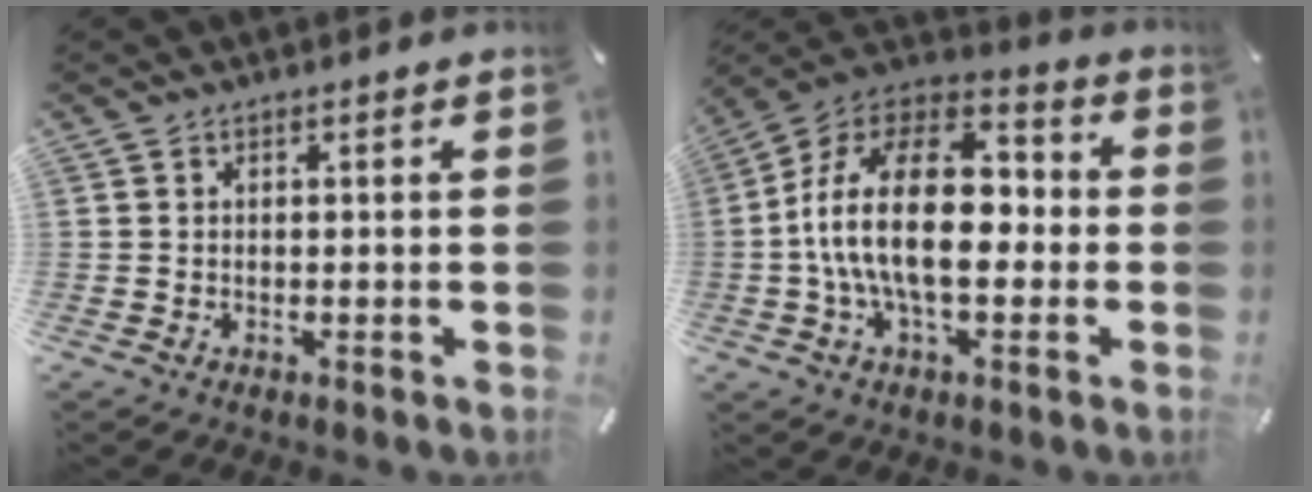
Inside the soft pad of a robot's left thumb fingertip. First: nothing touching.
{"total": 21.2, "force": [-2.5, 11.8, 17.4], "torque": [-0.343, 0.016, -0.044]}